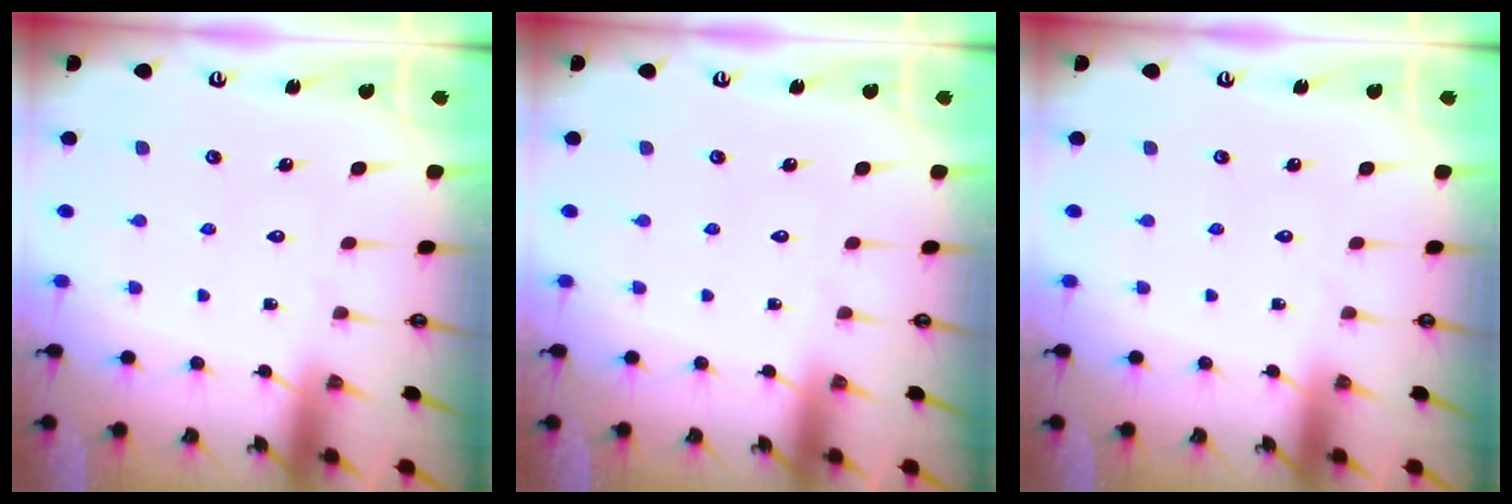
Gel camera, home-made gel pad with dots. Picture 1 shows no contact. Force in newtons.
{"total": 0.0}
{"total": 0.0}